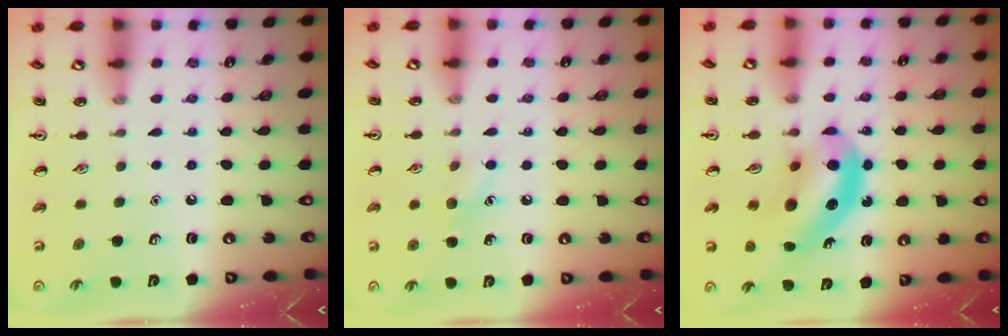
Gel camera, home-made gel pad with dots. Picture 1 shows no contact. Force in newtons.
{"total": 7.7, "press": 7.4, "slide": 1.9}
{"total": 11.3, "press": 10.7, "slide": 3.5}